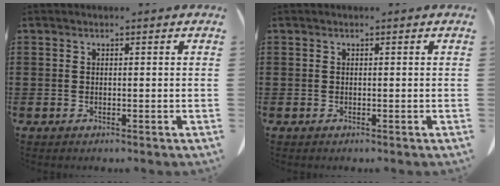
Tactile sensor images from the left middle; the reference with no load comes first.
{"total": 0.0}